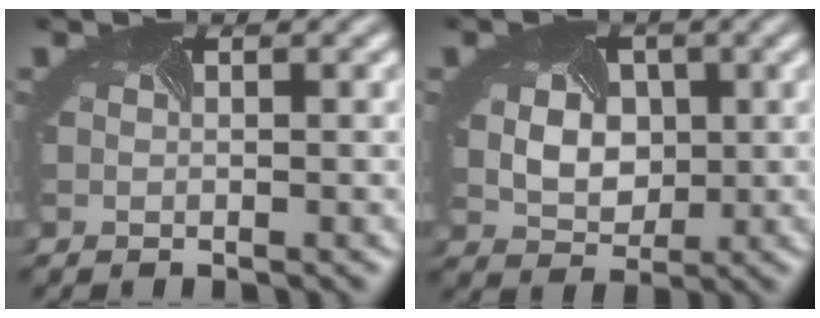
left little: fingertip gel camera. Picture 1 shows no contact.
{"total": 5.7, "force": [0.7, 4.5, 3.4], "torque": [-0.056, 0.004, 0.002]}